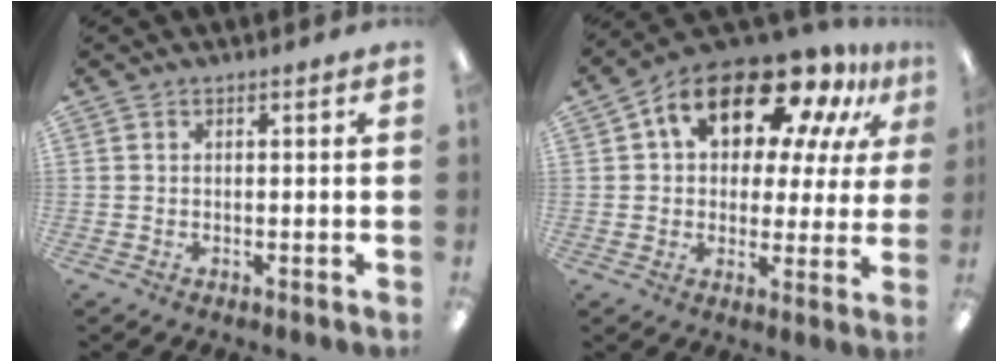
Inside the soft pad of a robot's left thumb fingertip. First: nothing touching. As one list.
[{"total": 19.2, "force": [11.4, 9.9, 11.9], "torque": [-0.193, -0.058, 0.192]}]